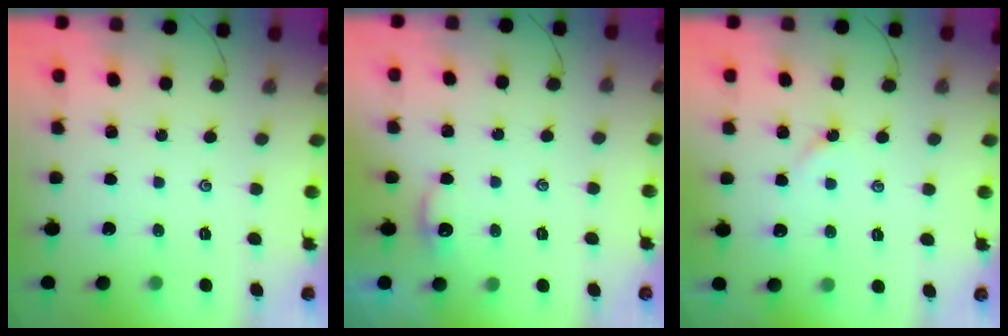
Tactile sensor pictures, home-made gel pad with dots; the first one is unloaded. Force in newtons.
{"total": 2.1, "press": 2.0, "slide": 0.3}
{"total": 3.8, "press": 3.8, "slide": 0.4}